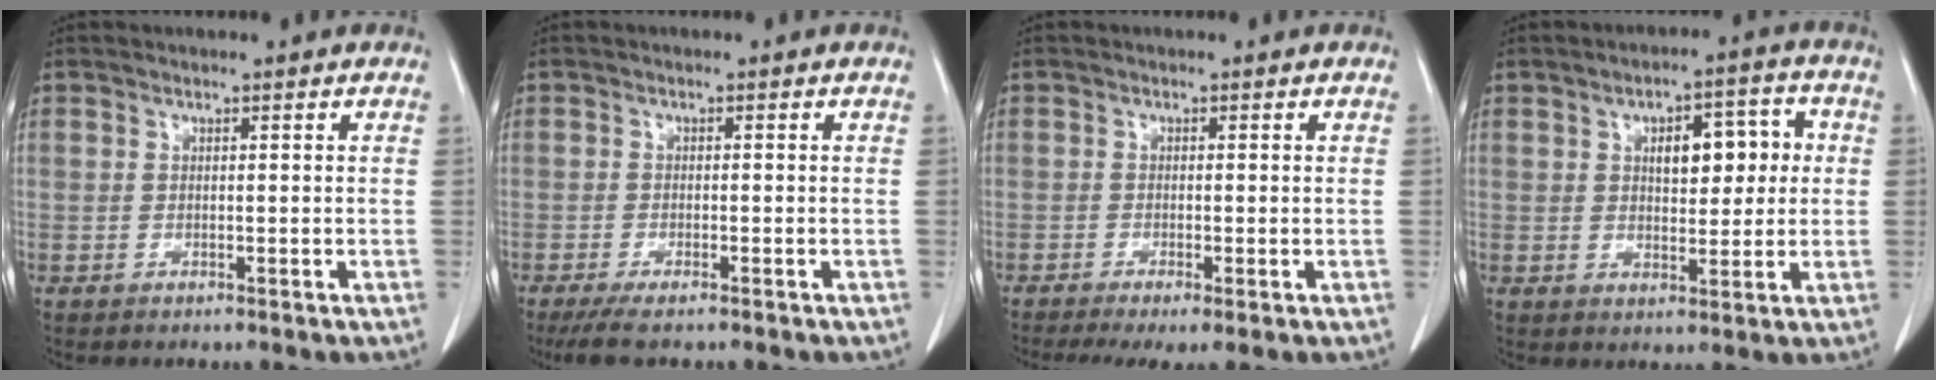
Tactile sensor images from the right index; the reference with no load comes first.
{"total": 5.0, "force": [-3.9, 0.8, 3.0], "torque": [-0.054, -0.014, -0.059]}
{"total": 5.5, "force": [-3.8, 0.7, 3.9], "torque": [-0.063, -0.017, -0.064]}
{"total": 7.9, "force": [1.6, 3.5, 6.9], "torque": [-0.093, 0.023, 0.027]}